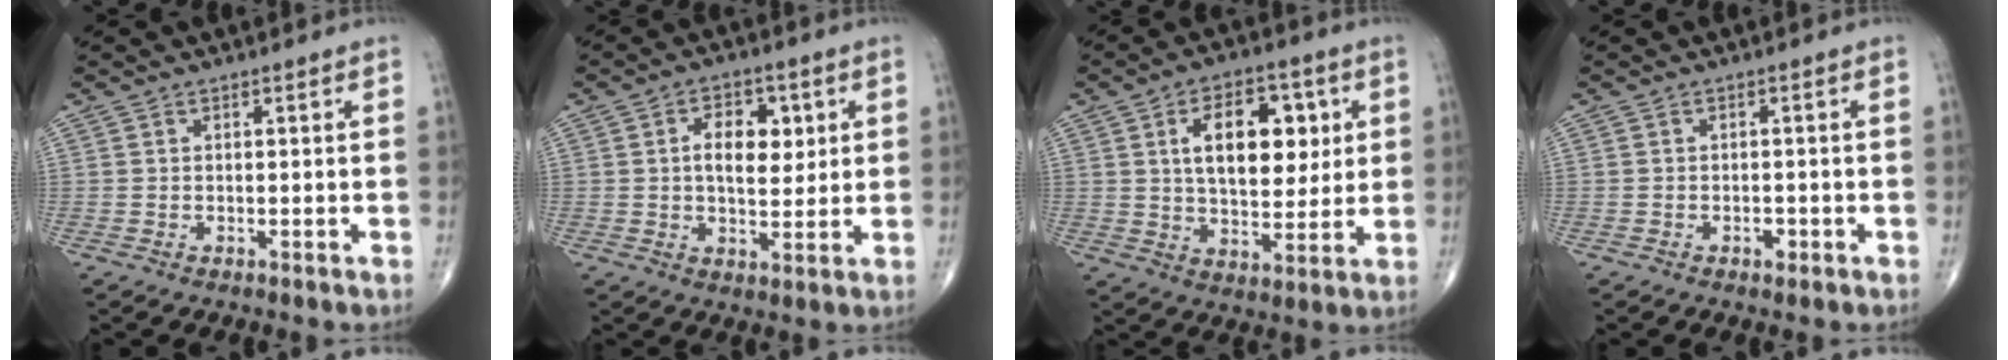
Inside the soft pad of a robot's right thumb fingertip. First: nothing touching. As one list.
[{"total": 8.6, "force": [1.9, 5.1, 6.6], "torque": [-0.073, -0.006, 0.031]}, {"total": 14.8, "force": [3.8, 8.4, 11.6], "torque": [-0.140, -0.008, 0.062]}, {"total": 1.4, "force": [-0.7, 0.9, 0.9], "torque": [-0.010, 0.003, -0.012]}]